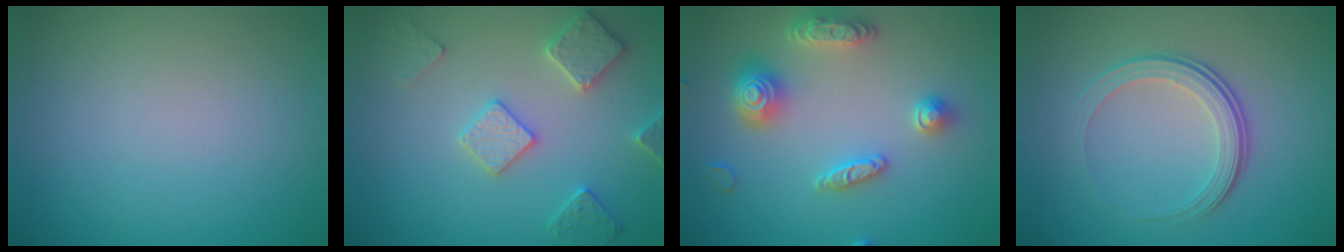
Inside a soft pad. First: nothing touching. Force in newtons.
{"total": 3.3, "press": 3.2, "slide": 0.8}
{"total": 4.2, "press": 4.1, "slide": 1.0}
{"total": 3.6, "press": 2.5, "slide": 2.6}